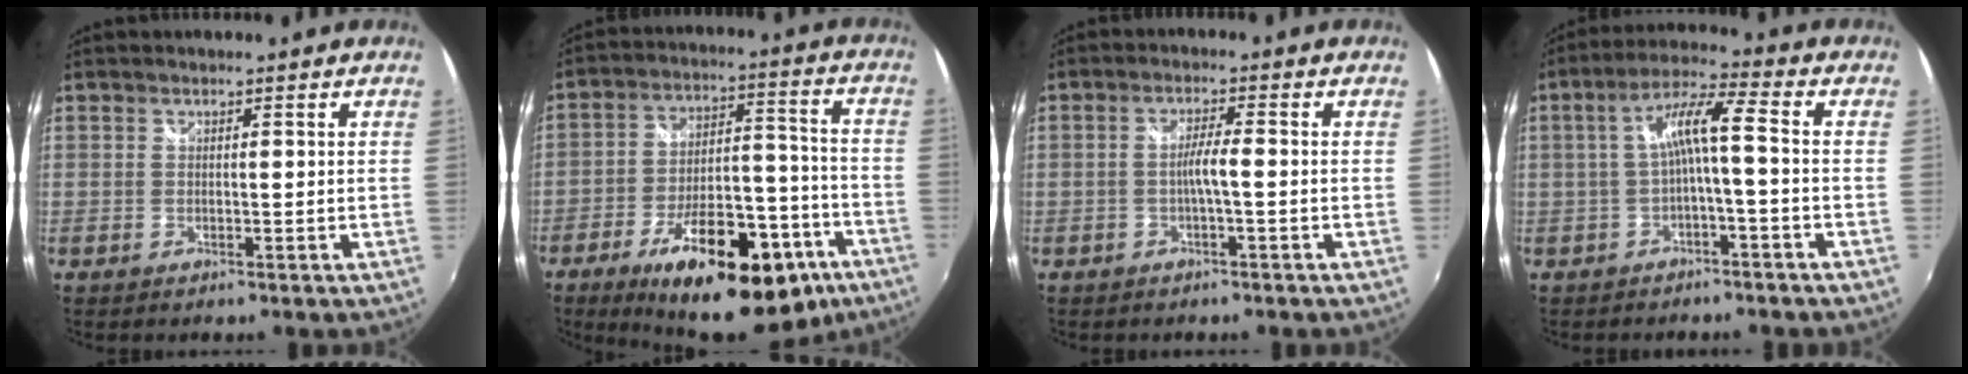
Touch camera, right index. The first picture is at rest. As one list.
[{"total": 25.5, "force": [-15.4, 10.6, 17.3], "torque": [-0.268, 0.010, -0.209]}, {"total": 2.7, "force": [-1.0, -0.3, 2.5], "torque": [-0.048, 0.003, -0.017]}, {"total": 6.8, "force": [-1.5, 0.4, 6.6], "torque": [-0.142, 0.017, -0.021]}]